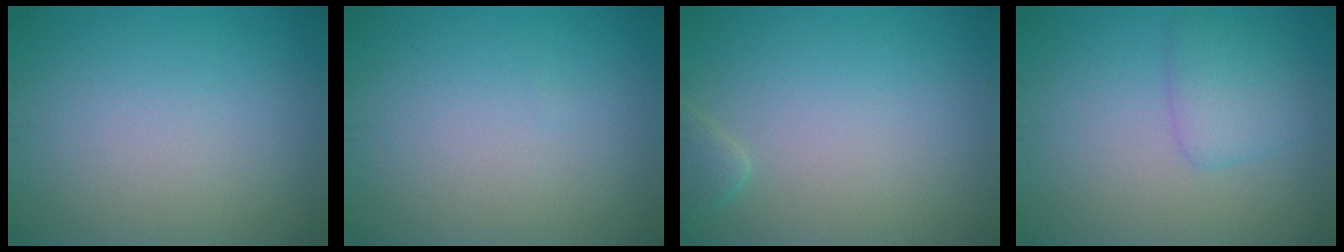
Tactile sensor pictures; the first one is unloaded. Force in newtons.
{"total": 0.0}
{"total": 1.4, "press": 1.4, "slide": 0.2}
{"total": 2.5, "press": 2.5, "slide": 0.1}